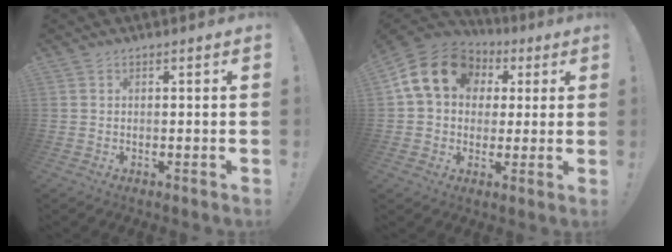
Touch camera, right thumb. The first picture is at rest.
{"total": 17.2, "force": [5.5, 13.1, 9.8], "torque": [-0.158, -0.004, 0.106]}